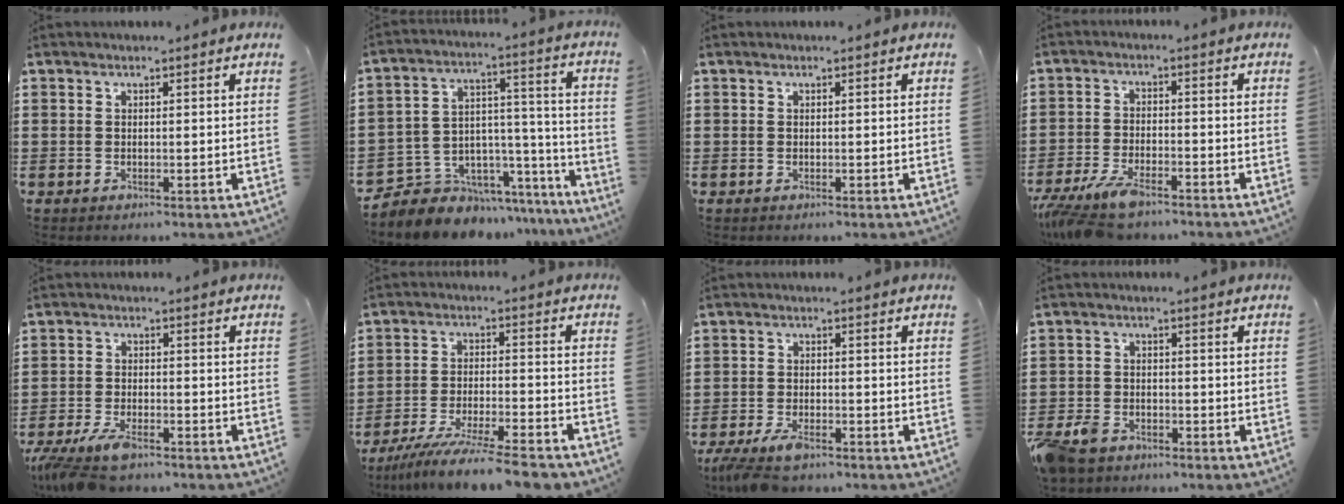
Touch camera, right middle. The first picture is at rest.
{"total": 6.7, "force": [-5.4, 4.0, -0.2], "torque": [-0.009, 0.010, -0.100]}
{"total": 0.0}
{"total": 6.7, "force": [-5.4, 1.8, 3.6], "torque": [-0.096, -0.008, -0.107]}
{"total": 6.1, "force": [-4.8, 1.7, 3.3], "torque": [-0.086, -0.009, -0.096]}
{"total": 9.0, "force": [-8.1, 0.0, 4.0], "torque": [-0.075, -0.002, -0.156]}
{"total": 4.6, "force": [-3.7, 1.2, 2.5], "torque": [-0.068, -0.011, -0.078]}
{"total": 4.5, "force": [-3.9, 2.0, 1.2], "torque": [-0.055, -0.004, -0.089]}